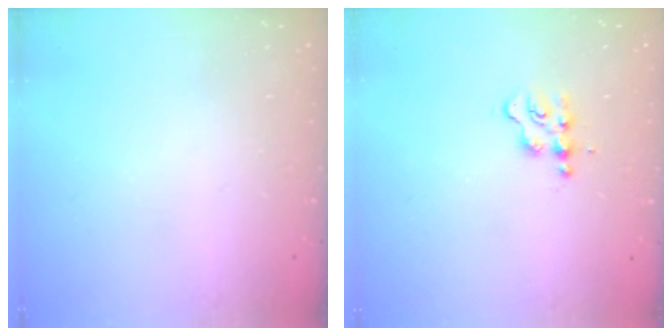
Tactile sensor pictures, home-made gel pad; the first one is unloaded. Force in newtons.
{"total": 2.9, "press": 2.9, "slide": 0.4}